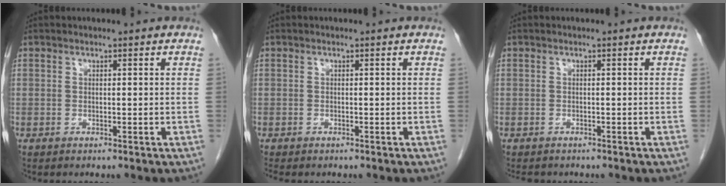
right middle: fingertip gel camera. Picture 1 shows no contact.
{"total": 1.7, "force": [-1.5, 0.6, 0.6], "torque": [-0.015, -0.006, -0.019]}
{"total": 3.1, "force": [-2.6, 1.2, 1.0], "torque": [-0.018, -0.007, -0.033]}